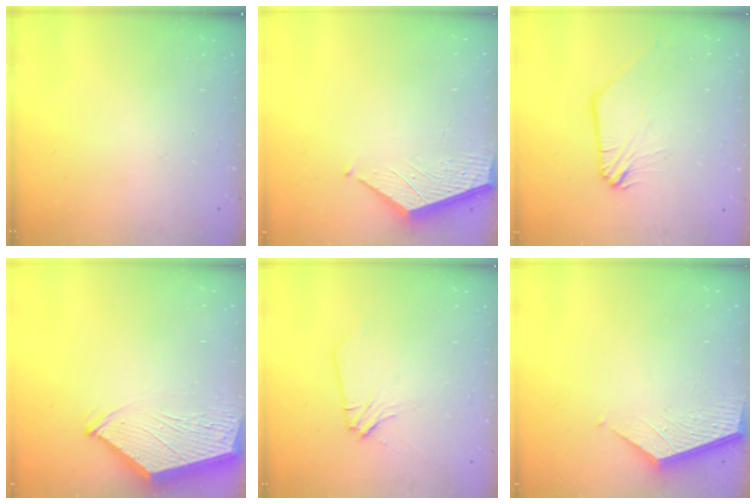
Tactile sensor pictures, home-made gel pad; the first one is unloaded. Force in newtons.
{"total": 3.3, "press": 3.3, "slide": 0.4}
{"total": 0.0}
{"total": 3.6, "press": 3.6, "slide": 0.6}
{"total": 2.2, "press": 2.2, "slide": 0.3}
{"total": 3.7, "press": 3.7, "slide": 0.2}